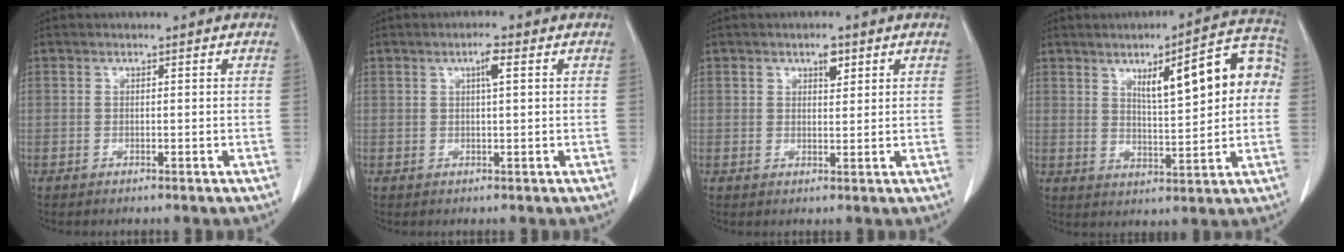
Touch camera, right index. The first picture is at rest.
{"total": 2.3, "force": [0.8, 0.2, 2.2], "torque": [-0.037, 0.002, 0.013]}
{"total": 2.5, "force": [1.4, 1.1, 1.7], "torque": [-0.026, 0.001, 0.023]}
{"total": 13.2, "force": [3.2, 3.1, 12.4], "torque": [-0.166, 0.030, 0.046]}